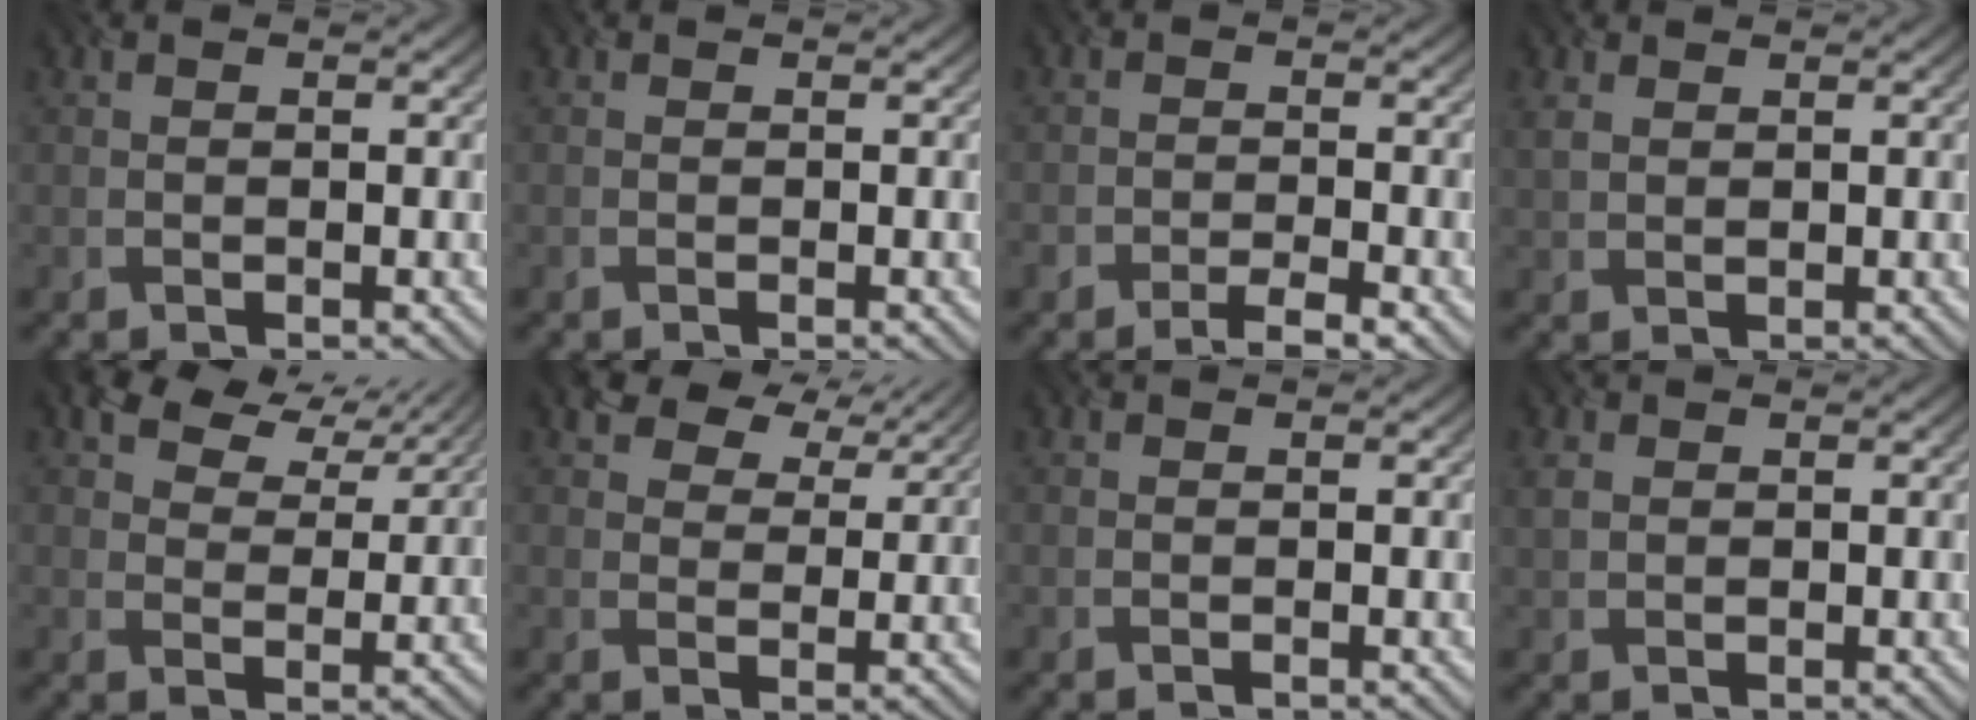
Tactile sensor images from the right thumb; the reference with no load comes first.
{"total": 0.6, "force": [0.1, -0.4, -0.3], "torque": [0.005, -0.001, -0.001]}
{"total": 2.7, "force": [-2.2, 0.6, 1.5], "torque": [-0.026, -0.001, -0.042]}
{"total": 1.7, "force": [1.4, 0.7, 0.6], "torque": [-0.031, 0.000, 0.027]}
{"total": 6.2, "force": [4.8, 3.1, 2.5], "torque": [-0.051, 0.007, 0.081]}
{"total": 6.4, "force": [4.7, 3.4, 2.6], "torque": [-0.056, 0.006, 0.079]}
{"total": 0.5, "force": [0.2, -0.4, -0.3], "torque": [0.005, -0.002, 0.001]}
{"total": 1.3, "force": [0.9, 0.8, 0.5], "torque": [-0.025, 0.001, 0.017]}